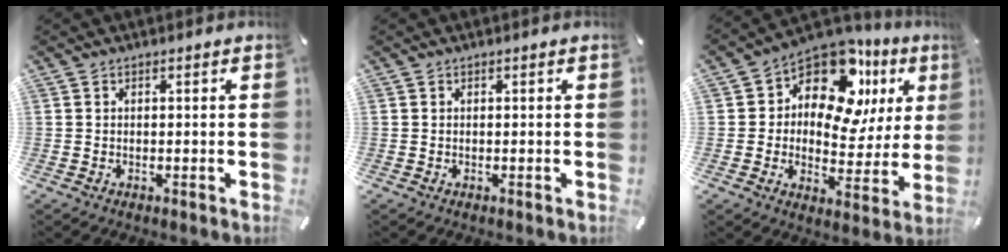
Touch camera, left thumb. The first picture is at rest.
{"total": 0.0}
{"total": 14.9, "force": [7.3, 9.2, 9.1], "torque": [-0.143, -0.055, 0.129]}